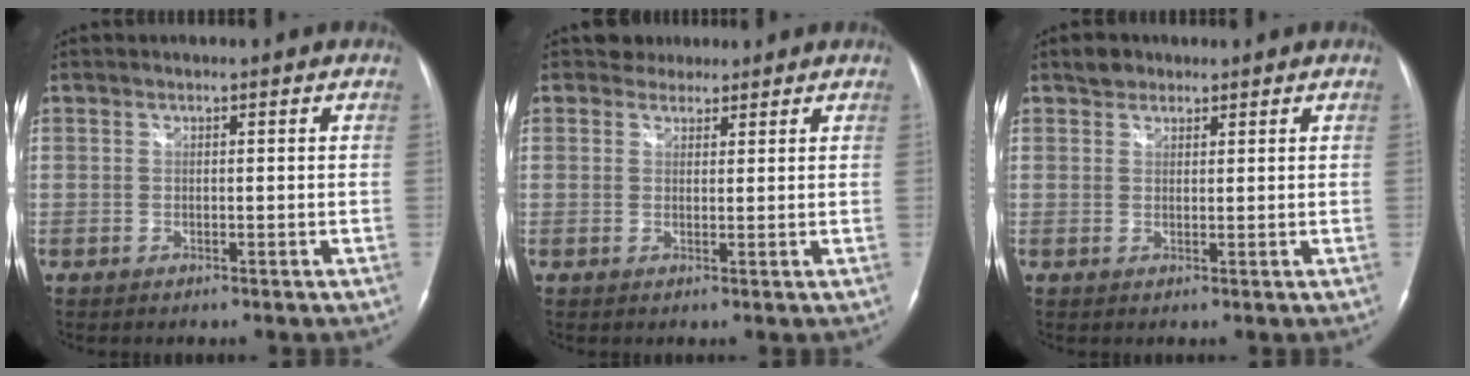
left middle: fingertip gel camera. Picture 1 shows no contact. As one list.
[{"total": 2.3, "force": [1.9, 1.2, -0.3], "torque": [0.006, 0.008, 0.027]}, {"total": 2.1, "force": [1.6, 1.4, 0.3], "torque": [-0.007, 0.008, 0.025]}]